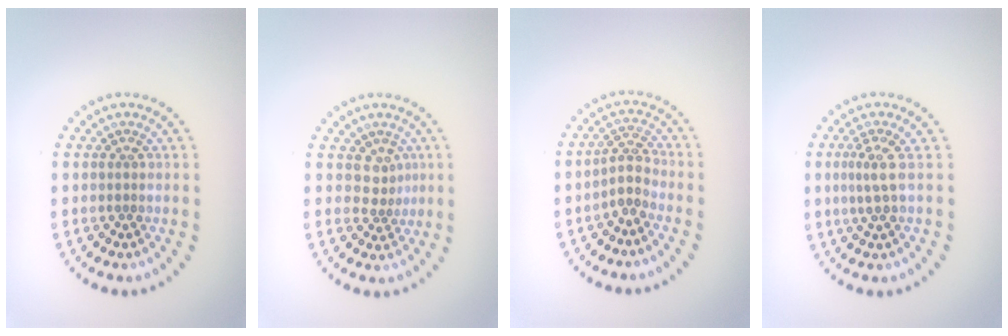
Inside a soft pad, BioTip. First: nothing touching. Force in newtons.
{"total": 1.9, "press": 1.2, "slide": 1.4}
{"total": 2.3, "press": 1.7, "slide": 1.5}
{"total": 2.2, "press": 1.6, "slide": 1.6}